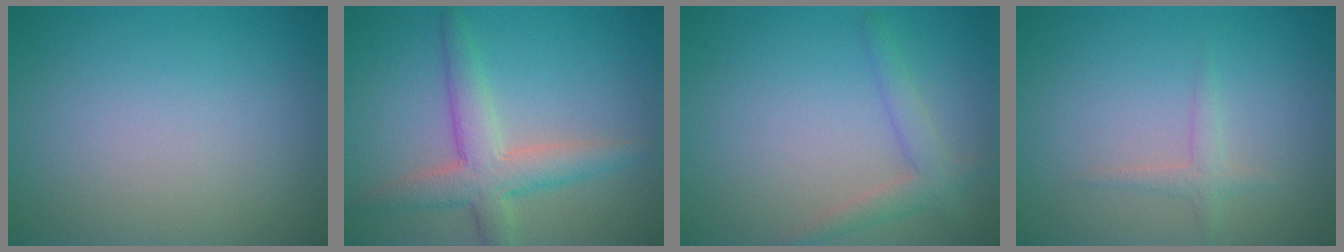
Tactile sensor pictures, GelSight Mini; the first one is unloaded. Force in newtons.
{"total": 4.6, "press": 4.6, "slide": 0.4}
{"total": 2.3, "press": 2.3, "slide": 0.1}
{"total": 1.3, "press": 1.3, "slide": 0.0}